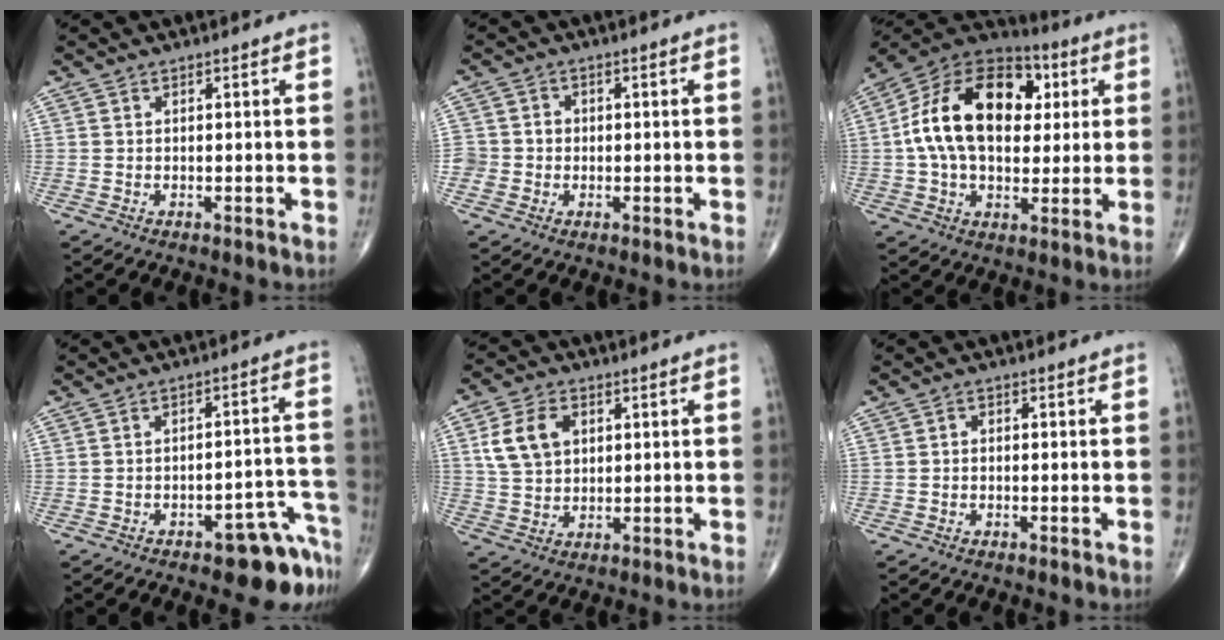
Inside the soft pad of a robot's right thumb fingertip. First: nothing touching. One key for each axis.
{"total": 4.3, "fx": -0.7, "fy": 4.2, "fz": 0.6, "tx": 0.015, "ty": 0.013, "tz": -0.017}
{"total": 22.2, "fx": 3.5, "fy": 14.3, "fz": 16.6, "tx": -0.268, "ty": 0.016, "tz": 0.050}
{"total": 10.0, "fx": -6.7, "fy": 3.5, "fz": 6.5, "tx": -0.044, "ty": 0.064, "tz": -0.083}
{"total": 8.7, "fx": 2.5, "fy": 6.2, "fz": 5.6, "tx": -0.096, "ty": 0.001, "tz": 0.049}
{"total": 1.0, "fx": -0.2, "fy": 0.7, "fz": 0.6, "tx": -0.004, "ty": 0.003, "tz": -0.008}